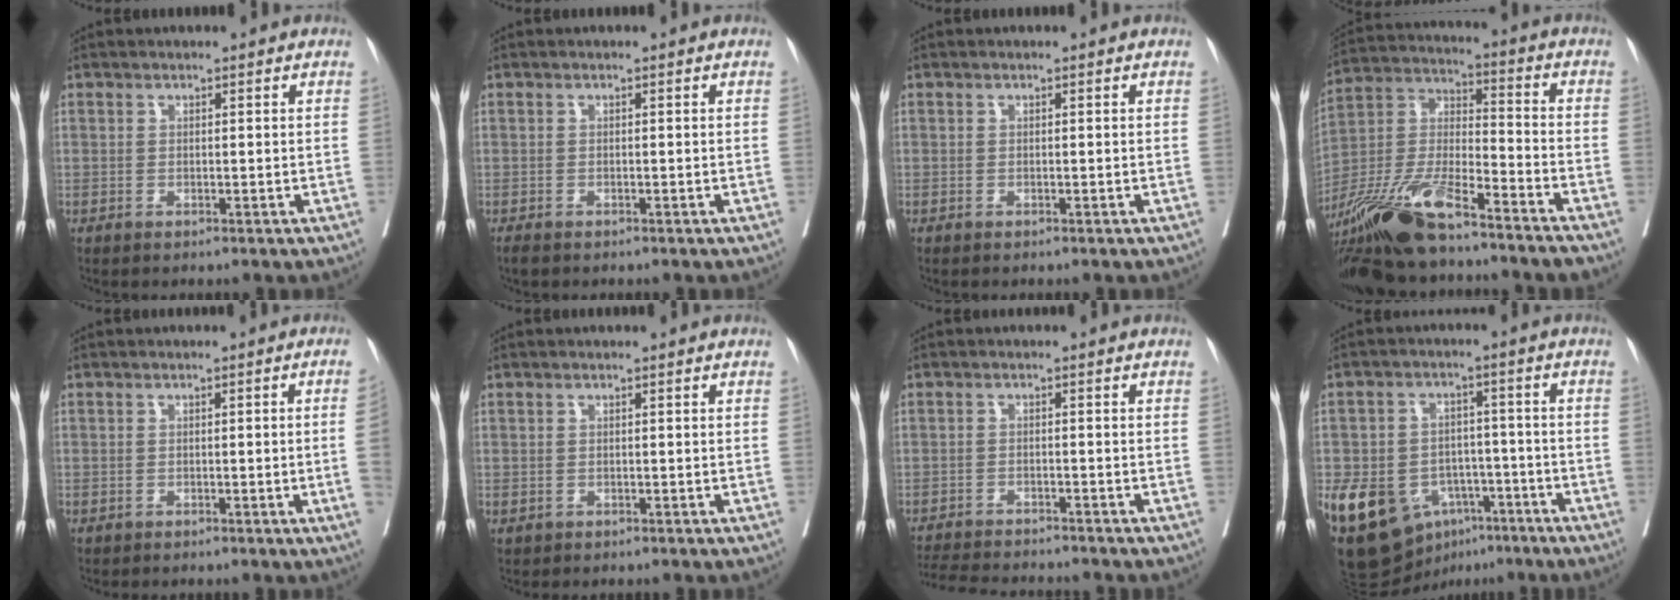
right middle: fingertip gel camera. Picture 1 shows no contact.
{"total": 1.2, "force": [-1.0, 0.5, 0.5], "torque": [-0.011, -0.004, -0.016]}
{"total": 0.0}
{"total": 20.1, "force": [-15.1, 3.1, 12.9], "torque": [-0.281, -0.025, -0.282]}
{"total": 2.1, "force": [-0.5, 0.0, 2.1], "torque": [-0.030, 0.009, -0.005]}
{"total": 0.7, "force": [-0.3, 0.6, 0.3], "torque": [-0.005, 0.002, 0.000]}
{"total": 9.5, "force": [-9.0, 0.9, 2.9], "torque": [-0.044, -0.007, -0.137]}
{"total": 14.7, "force": [-7.2, 10.4, 7.5], "torque": [-0.138, 0.017, -0.109]}